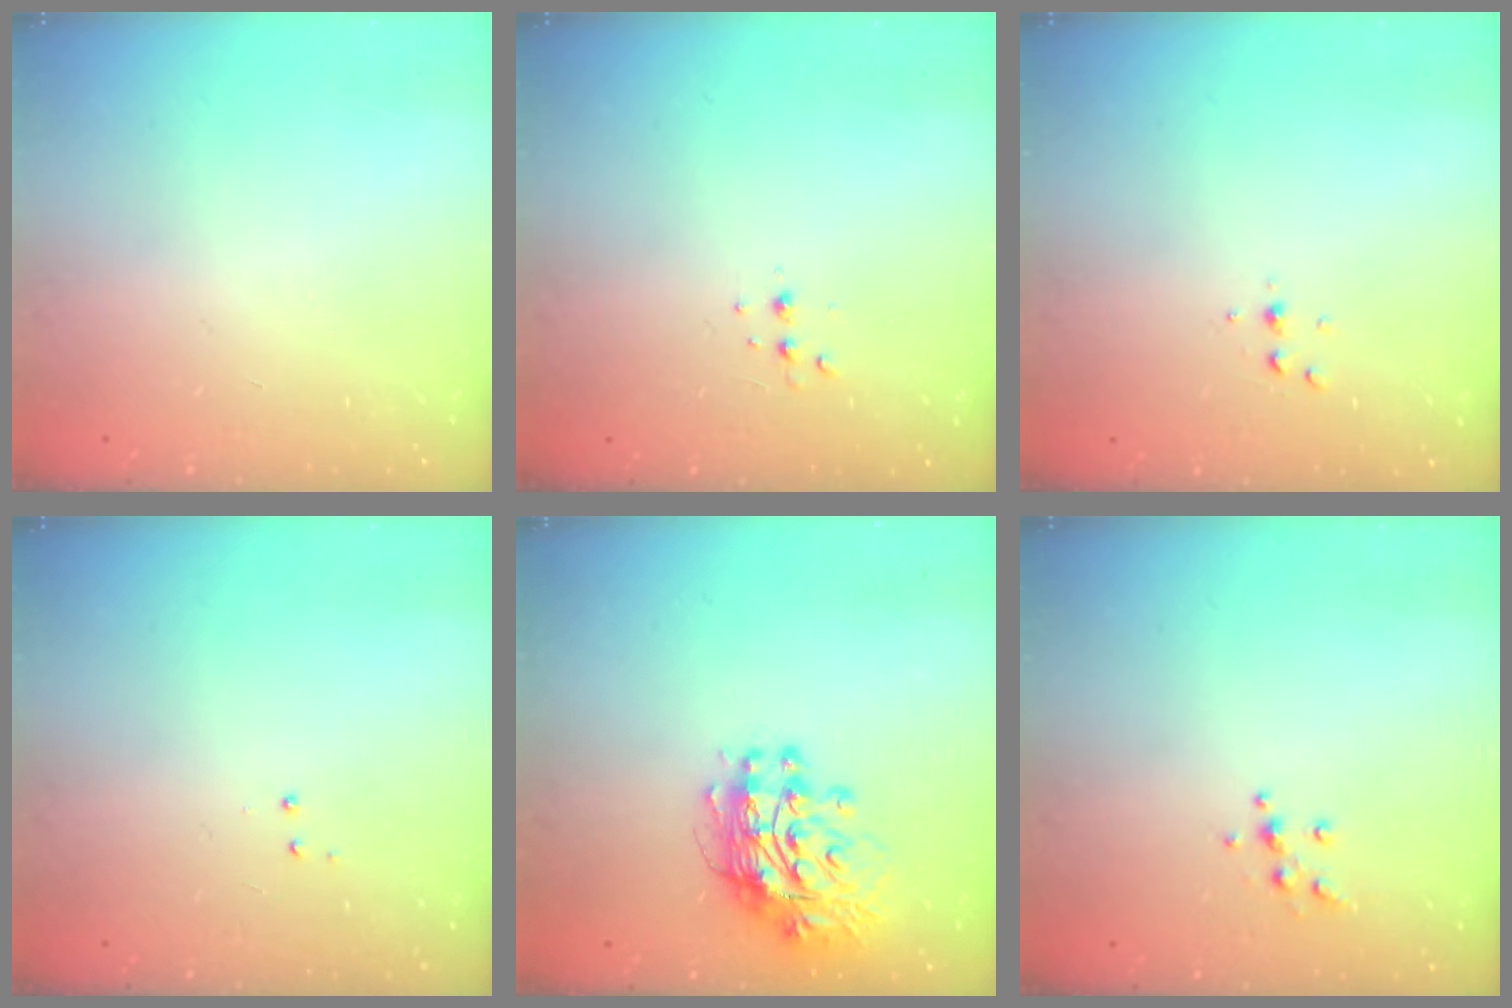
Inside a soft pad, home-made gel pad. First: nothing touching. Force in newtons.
{"total": 3.1, "press": 3.0, "slide": 0.6}
{"total": 2.6, "press": 2.6, "slide": 0.3}
{"total": 2.9, "press": 2.8, "slide": 0.6}
{"total": 12.3, "press": 12.2, "slide": 1.1}
{"total": 6.4, "press": 6.4, "slide": 0.5}